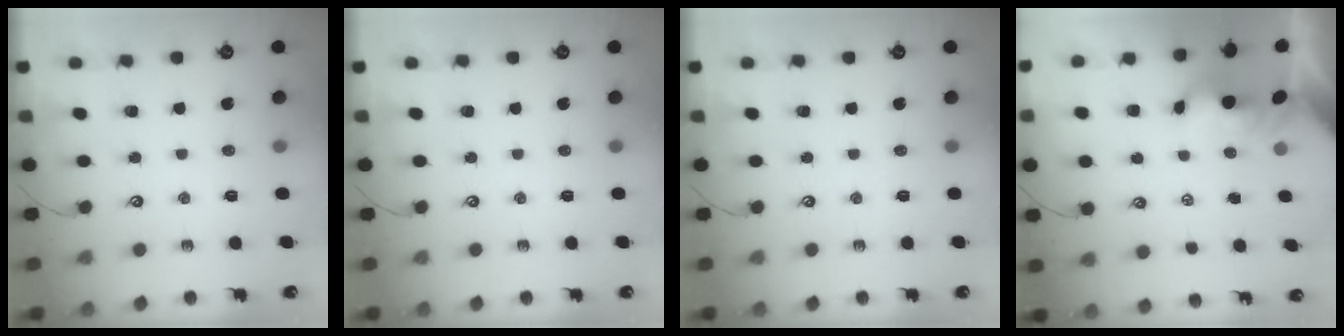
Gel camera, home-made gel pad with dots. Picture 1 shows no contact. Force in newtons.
{"total": 0.0}
{"total": 0.0}
{"total": 2.1, "press": 1.9, "slide": 0.7}